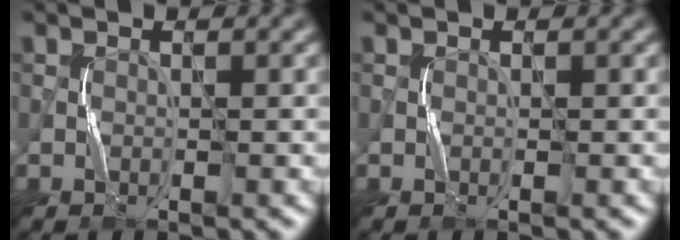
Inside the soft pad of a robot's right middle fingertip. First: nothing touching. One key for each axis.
{"total": 0.0}